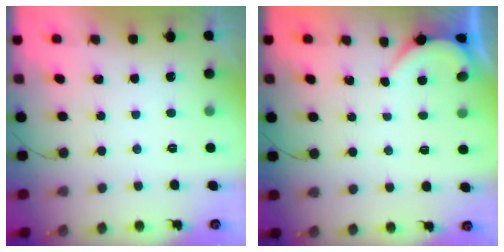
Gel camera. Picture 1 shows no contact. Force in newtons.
{"total": 1.4, "press": 1.4, "slide": 0.2}